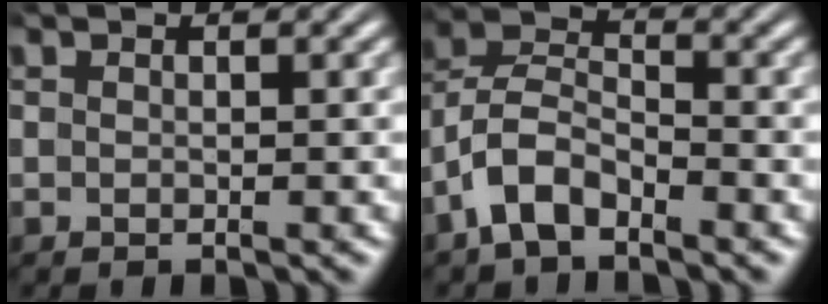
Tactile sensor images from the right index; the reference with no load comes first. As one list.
[{"total": 5.8, "force": [-2.1, 4.7, 2.7], "torque": [-0.069, -0.015, -0.043]}]